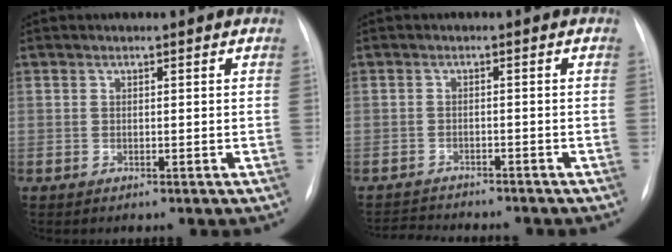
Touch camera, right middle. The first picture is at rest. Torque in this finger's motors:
{"motor_torque": [-0.06, 0.00, 0.01, 0.00]}